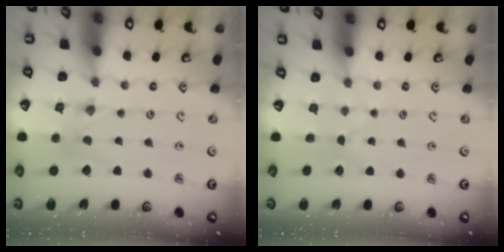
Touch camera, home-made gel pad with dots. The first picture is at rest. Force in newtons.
{"total": 2.5, "press": 2.5, "slide": 0.4}